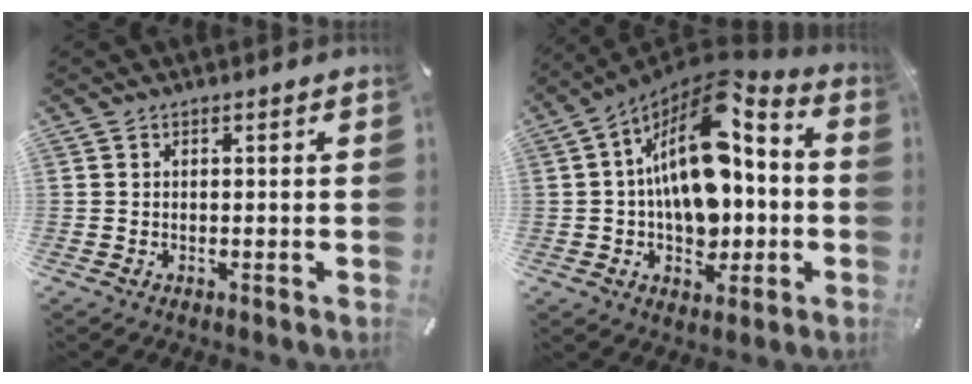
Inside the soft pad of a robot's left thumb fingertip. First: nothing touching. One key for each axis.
{"total": 17.1, "fx": 2.1, "fy": 11.0, "fz": 13.0, "tx": -0.220, "ty": -0.028, "tz": 0.033}